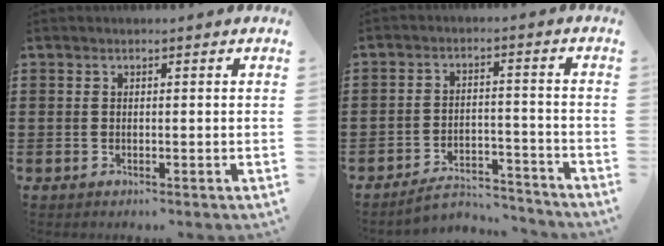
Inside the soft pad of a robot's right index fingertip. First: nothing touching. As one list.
[{"total": 5.2, "force": [-4.9, 1.2, 1.4], "torque": [-0.029, 0.005, -0.096]}]